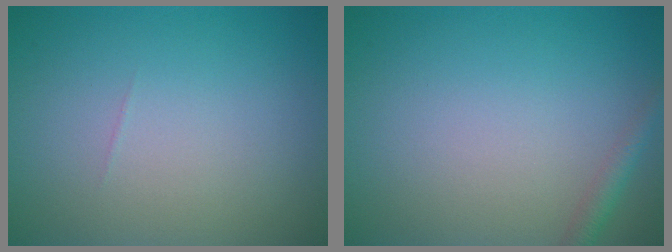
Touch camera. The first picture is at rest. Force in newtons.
{"total": 1.5, "press": 1.5, "slide": 0.1}